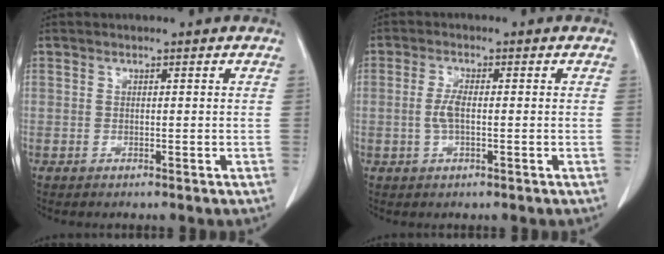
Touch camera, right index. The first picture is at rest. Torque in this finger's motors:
{"motor_torque": [0.62, 0.48, 0.10, 0.05]}